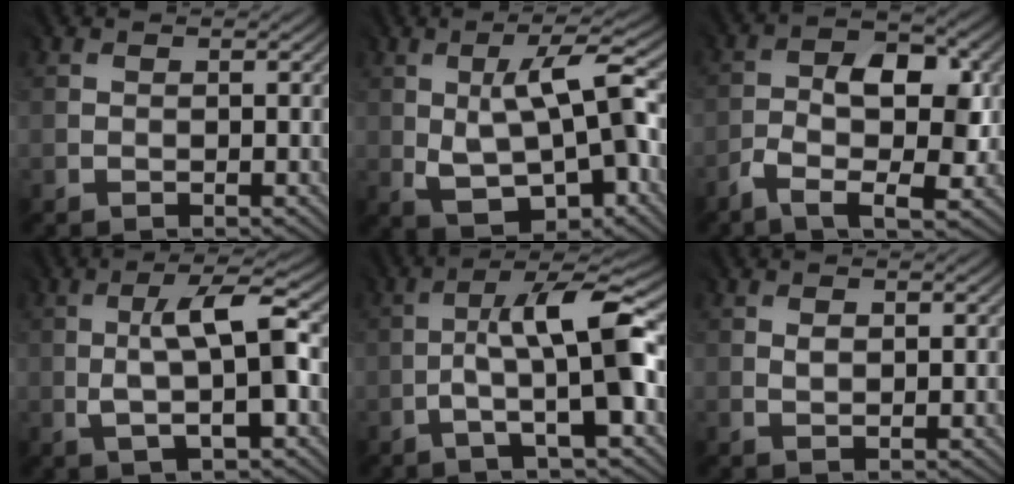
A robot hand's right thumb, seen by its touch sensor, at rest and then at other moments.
{"total": 8.7, "force": [-0.2, 3.6, 7.9], "torque": [-0.143, 0.001, 0.004]}
{"total": 7.6, "force": [-2.0, 3.5, 6.4], "torque": [-0.112, 0.002, -0.038]}
{"total": 7.2, "force": [-0.2, 1.7, 7.0], "torque": [-0.126, 0.014, -0.006]}
{"total": 9.4, "force": [-0.9, 1.8, 9.2], "torque": [-0.148, 0.020, -0.020]}
{"total": 1.0, "force": [0.6, 0.5, 0.6], "torque": [-0.010, -0.003, 0.014]}